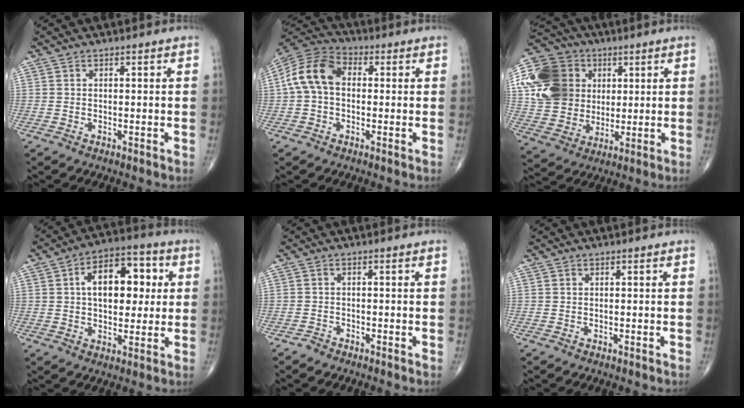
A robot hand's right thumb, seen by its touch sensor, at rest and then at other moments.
{"total": 10.7, "force": [0.6, 7.4, 7.7], "torque": [-0.145, 0.033, 0.000]}
{"total": 18.9, "force": [4.0, 15.8, 9.4], "torque": [-0.167, 0.010, 0.077]}
{"total": 14.5, "force": [2.7, 8.5, 11.4], "torque": [-0.133, 0.017, 0.037]}
{"total": 1.1, "force": [-1.0, 0.5, 0.1], "torque": [-0.003, 0.000, -0.024]}
{"total": 0.0}